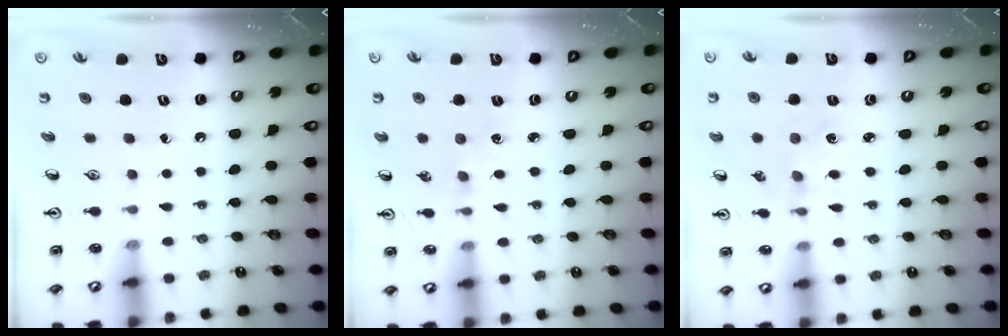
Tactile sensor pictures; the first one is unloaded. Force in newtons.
{"total": 2.8, "press": 2.8, "slide": 0.4}
{"total": 1.1, "press": 1.0, "slide": 0.2}